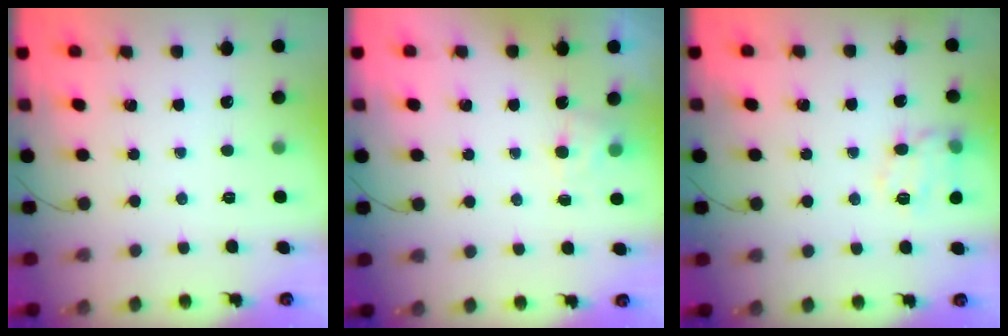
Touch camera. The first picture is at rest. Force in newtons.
{"total": 3.9, "press": 3.6, "slide": 1.3}
{"total": 12.2, "press": 12.2, "slide": 0.3}